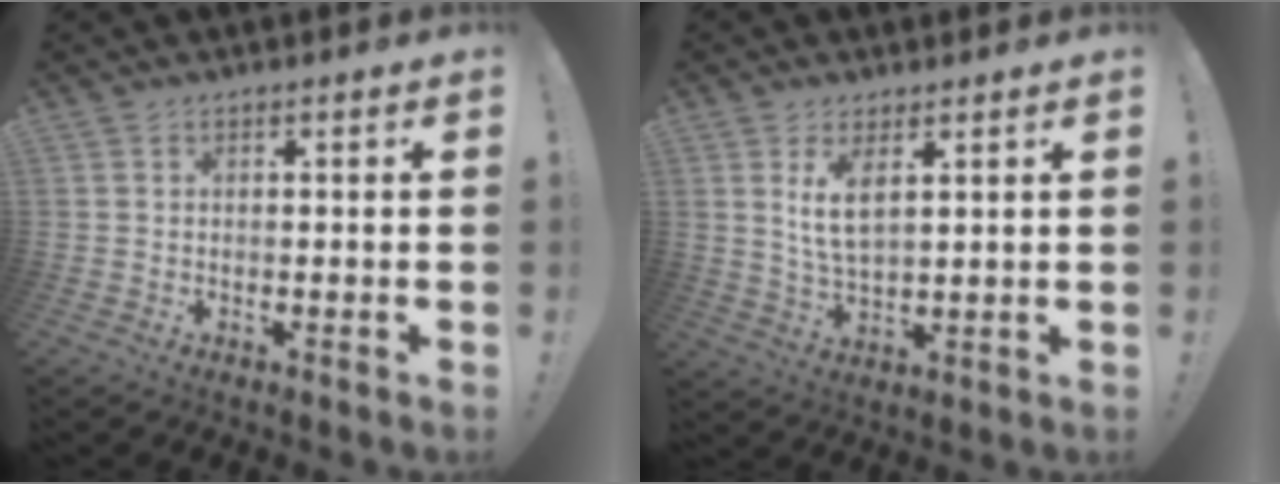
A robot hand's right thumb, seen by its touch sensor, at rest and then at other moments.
{"total": 6.7, "force": [2.9, 2.7, 5.4], "torque": [-0.101, -0.012, 0.049]}